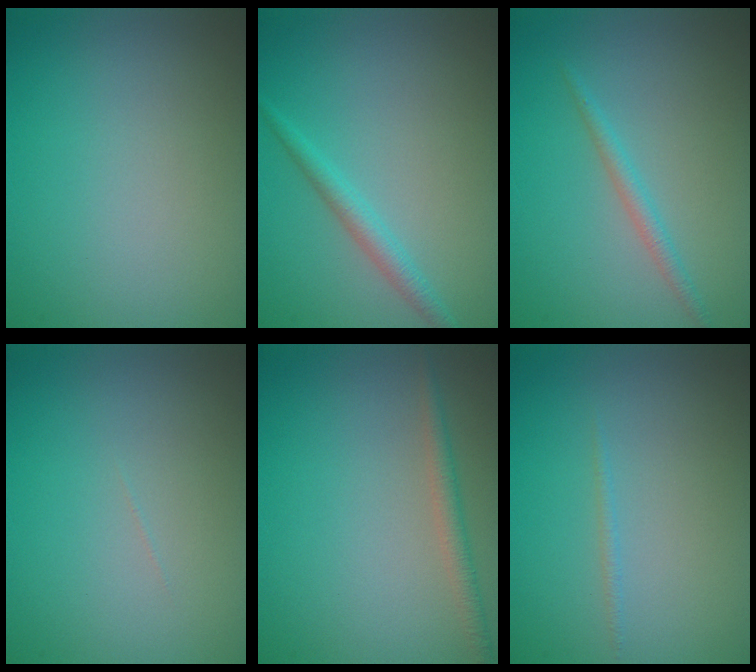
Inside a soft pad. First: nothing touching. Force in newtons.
{"total": 1.9, "press": 1.9, "slide": 0.1}
{"total": 1.4, "press": 1.4, "slide": 0.1}
{"total": 0.0}
{"total": 1.7, "press": 1.7, "slide": 0.1}
{"total": 0.5, "press": 0.5, "slide": 0.1}